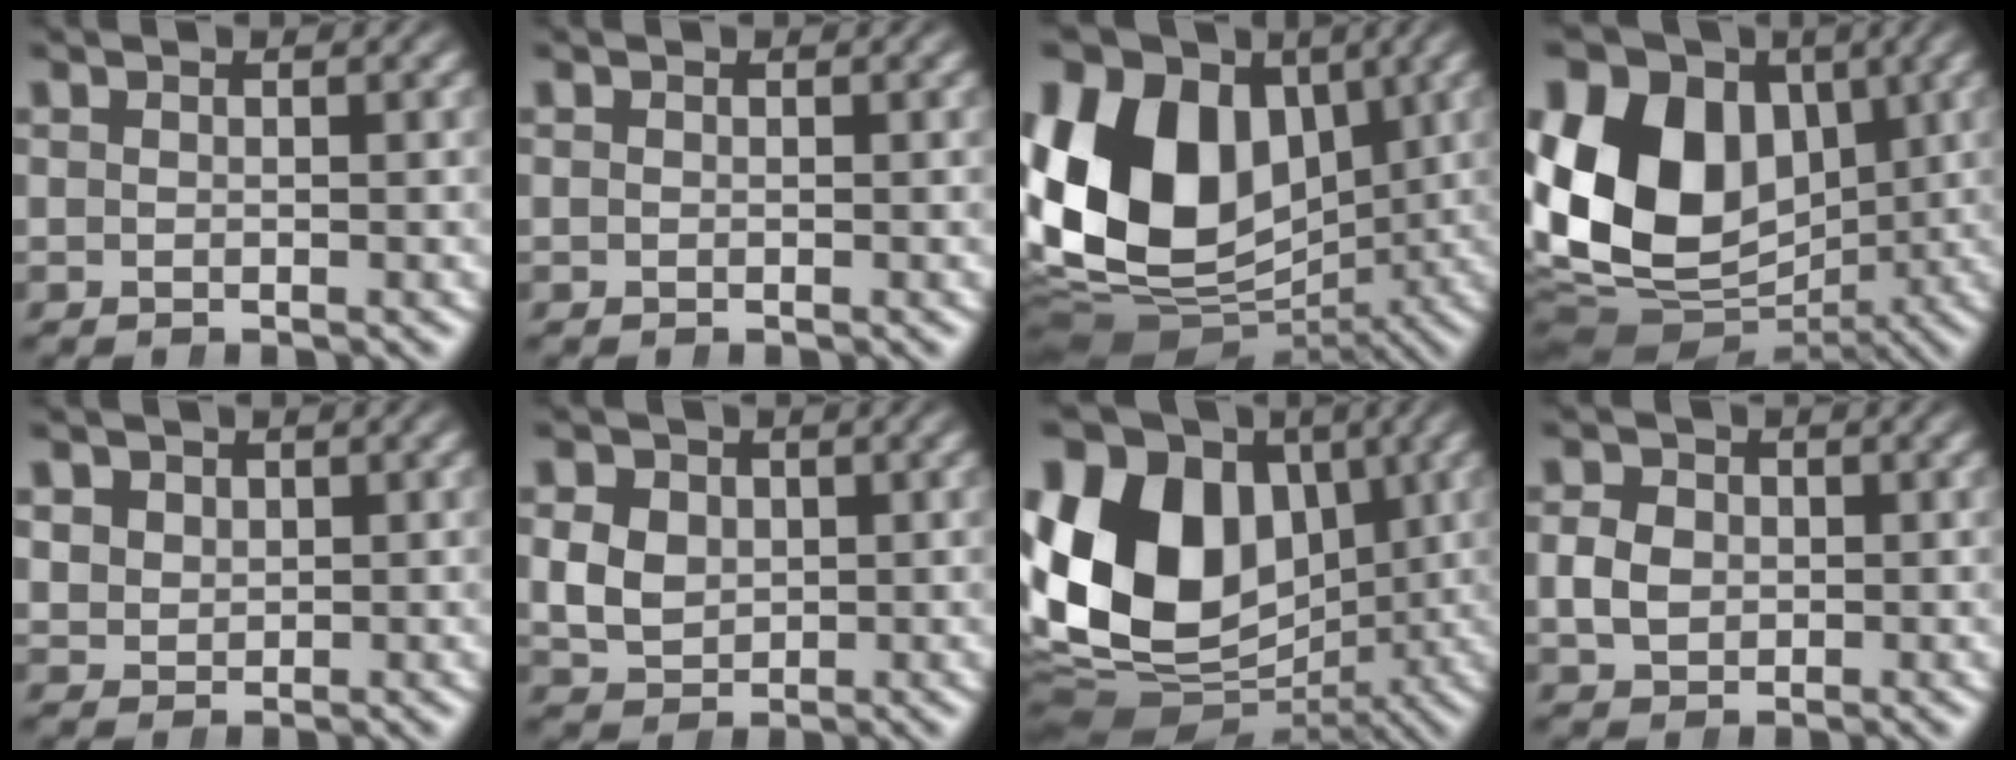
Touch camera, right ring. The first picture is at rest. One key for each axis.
{"total": 0.0}
{"total": 20.8, "fx": 0.0, "fy": 15.8, "fz": 13.5, "tx": -0.264, "ty": -0.052, "tz": 0.017}
{"total": 18.7, "fx": 0.6, "fy": 14.5, "fz": 11.8, "tx": -0.227, "ty": -0.038, "tz": 0.019}
{"total": 2.5, "fx": 1.1, "fy": 2.0, "fz": 0.9, "tx": -0.021, "ty": -0.005, "tz": 0.031}
{"total": 5.6, "fx": 0.3, "fy": 4.9, "fz": 2.6, "tx": -0.056, "ty": -0.013, "tz": 0.014}
{"total": 20.7, "fx": 0.7, "fy": 15.7, "fz": 13.5, "tx": -0.248, "ty": -0.040, "tz": 0.023}
{"total": 2.5, "fx": -0.1, "fy": 2.1, "fz": 1.4, "tx": -0.025, "ty": -0.003, "tz": 0.005}